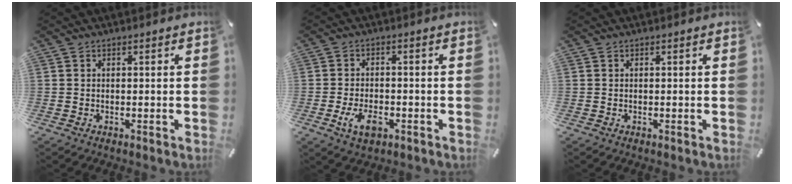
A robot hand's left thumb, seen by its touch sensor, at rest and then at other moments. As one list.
[{"total": 6.0, "force": [-2.4, 3.4, 4.3], "torque": [-0.085, 0.003, -0.048]}, {"total": 0.0}]